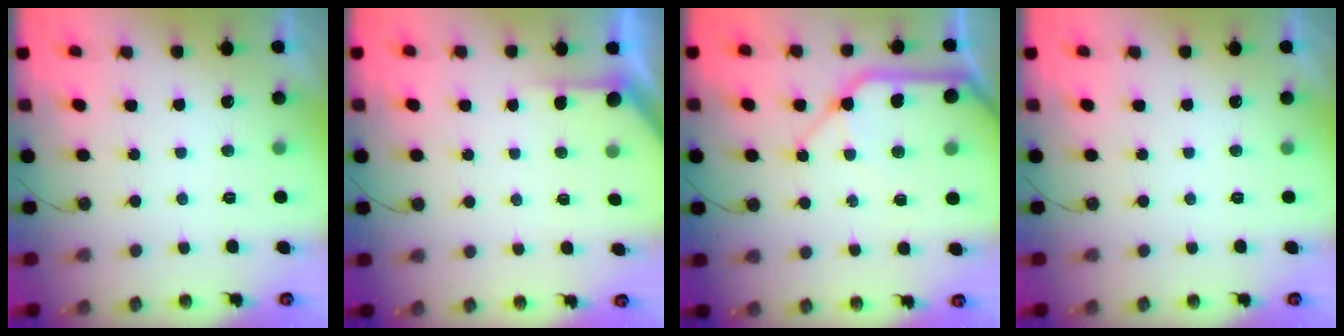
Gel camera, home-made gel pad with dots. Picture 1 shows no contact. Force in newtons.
{"total": 2.3, "press": 2.3, "slide": 0.2}
{"total": 16.8, "press": 16.6, "slide": 2.4}
{"total": 0.0}